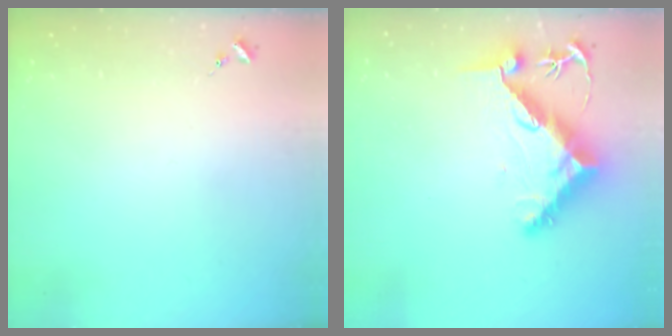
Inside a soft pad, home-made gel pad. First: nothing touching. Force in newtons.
{"total": 11.0, "press": 10.9, "slide": 1.0}